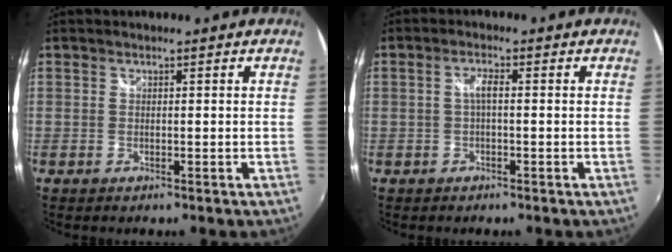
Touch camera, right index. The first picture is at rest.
{"total": 2.2, "force": [-0.1, 0.5, 2.1], "torque": [-0.042, 0.006, -0.003]}